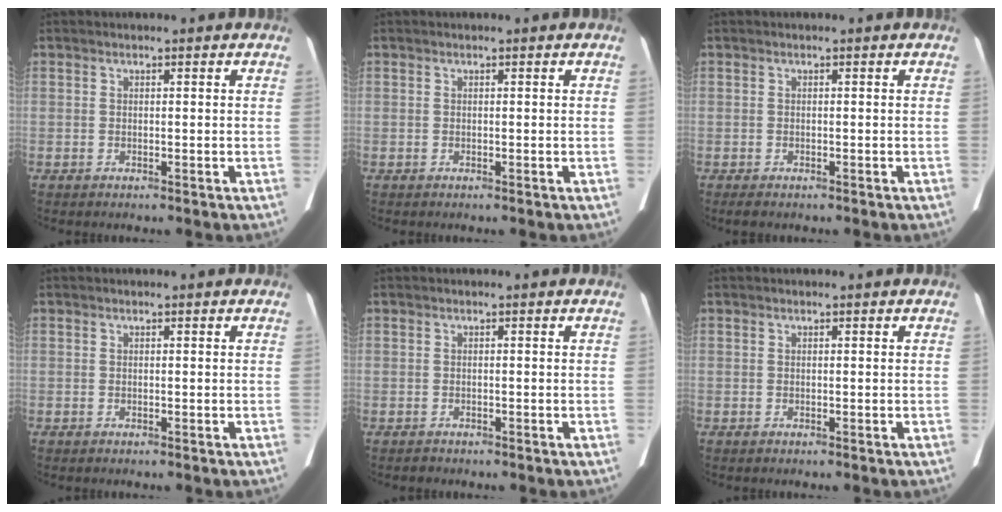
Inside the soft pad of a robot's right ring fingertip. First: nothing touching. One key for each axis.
{"total": 0.0}
{"total": 1.2, "fx": -0.8, "fy": 0.5, "fz": 0.6, "tx": -0.017, "ty": -0.003, "tz": -0.009}
{"total": 0.0}
{"total": 0.7, "fx": -0.6, "fy": 0.3, "fz": 0.0, "tx": -0.008, "ty": -0.001, "tz": -0.010}
{"total": 0.0}